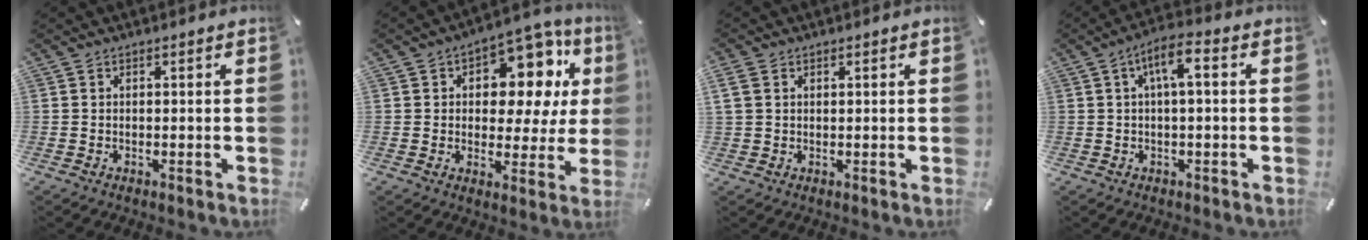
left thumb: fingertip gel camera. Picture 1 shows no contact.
{"total": 13.3, "force": [6.0, 8.4, 8.4], "torque": [-0.106, -0.047, 0.104]}
{"total": 2.4, "force": [1.0, 1.8, 1.2], "torque": [-0.027, 0.003, 0.020]}
{"total": 6.3, "force": [0.7, 1.7, 6.0], "torque": [-0.108, 0.008, 0.009]}